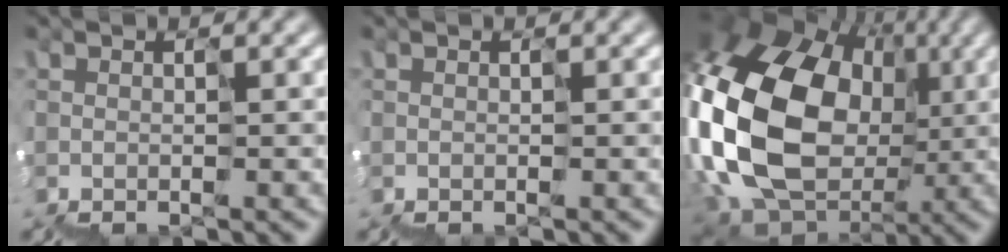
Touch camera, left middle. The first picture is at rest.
{"total": 0.0}
{"total": 16.1, "force": [1.3, 13.4, 8.8], "torque": [-0.240, 0.010, 0.015]}